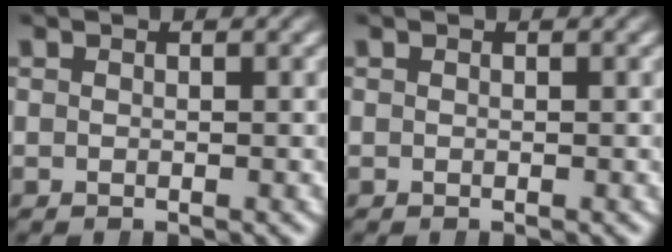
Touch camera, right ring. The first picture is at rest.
{"total": 0.0}